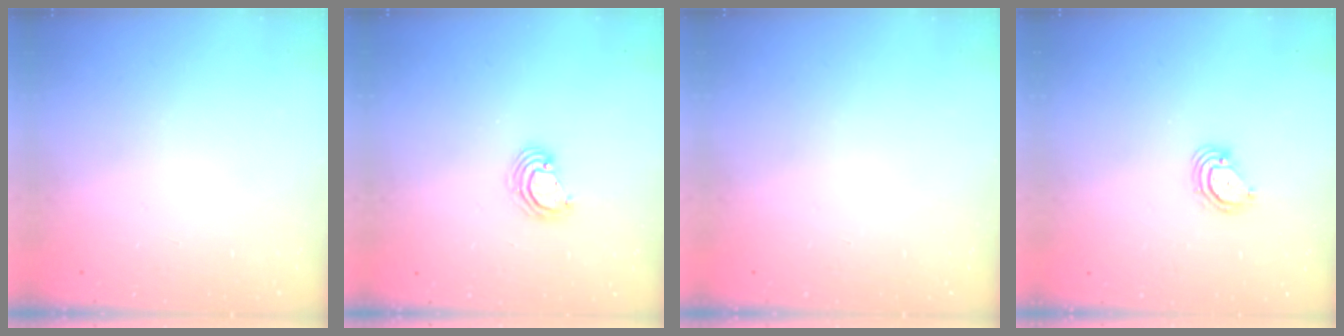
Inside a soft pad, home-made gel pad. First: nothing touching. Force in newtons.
{"total": 3.5, "press": 3.5, "slide": 0.2}
{"total": 0.0}
{"total": 3.9, "press": 3.9, "slide": 0.4}